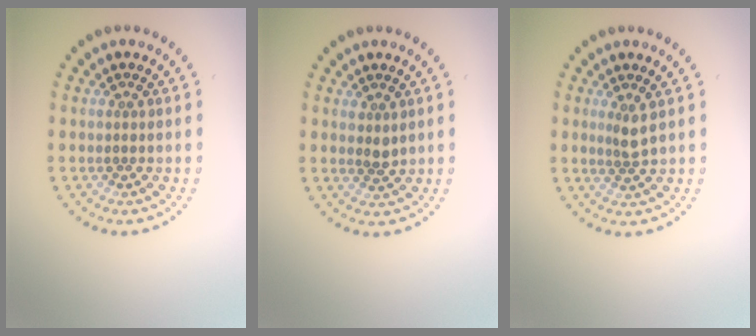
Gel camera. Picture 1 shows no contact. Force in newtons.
{"total": 1.0, "press": 0.9, "slide": 0.5}
{"total": 1.4, "press": 1.0, "slide": 0.9}